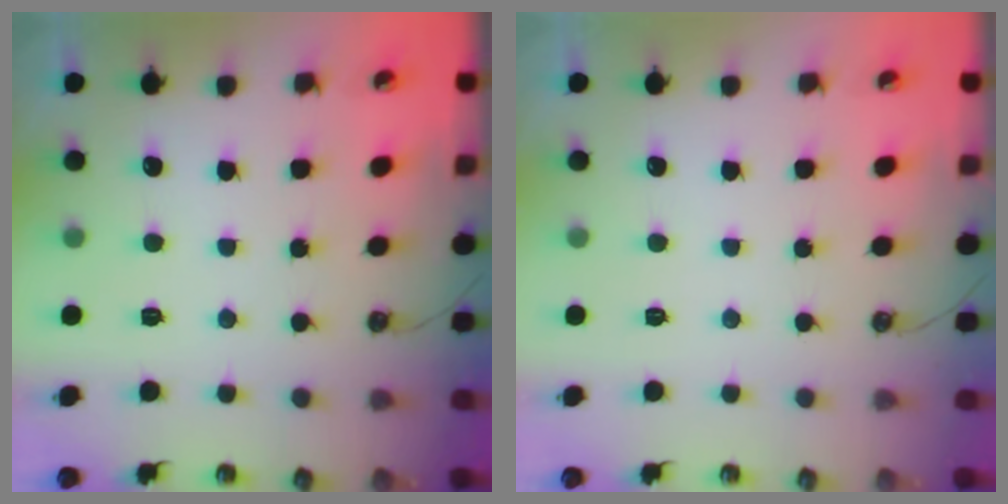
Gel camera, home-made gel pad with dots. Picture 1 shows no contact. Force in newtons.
{"total": 0.0}